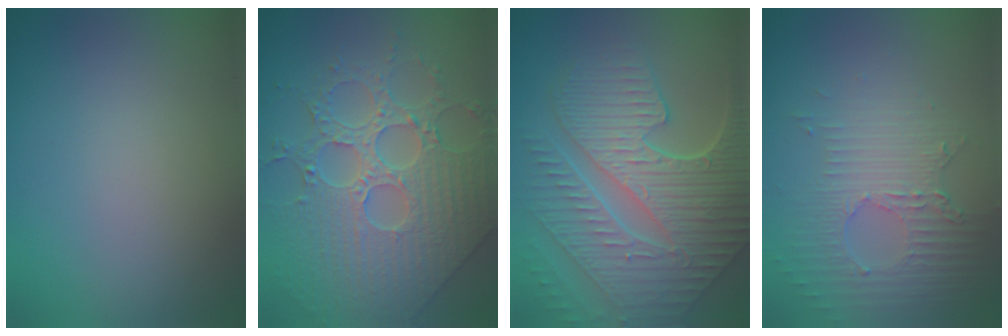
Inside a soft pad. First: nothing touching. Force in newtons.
{"total": 6.1, "press": 5.6, "slide": 2.3}
{"total": 10.1, "press": 6.9, "slide": 7.4}
{"total": 3.9, "press": 2.9, "slide": 2.6}